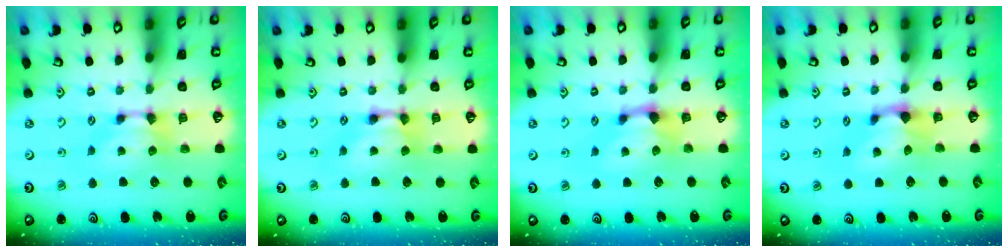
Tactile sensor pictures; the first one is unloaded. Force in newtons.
{"total": 2.2, "press": 2.2, "slide": 0.1}
{"total": 1.0, "press": 0.3, "slide": 1.0}
{"total": 1.2, "press": 0.1, "slide": 1.2}